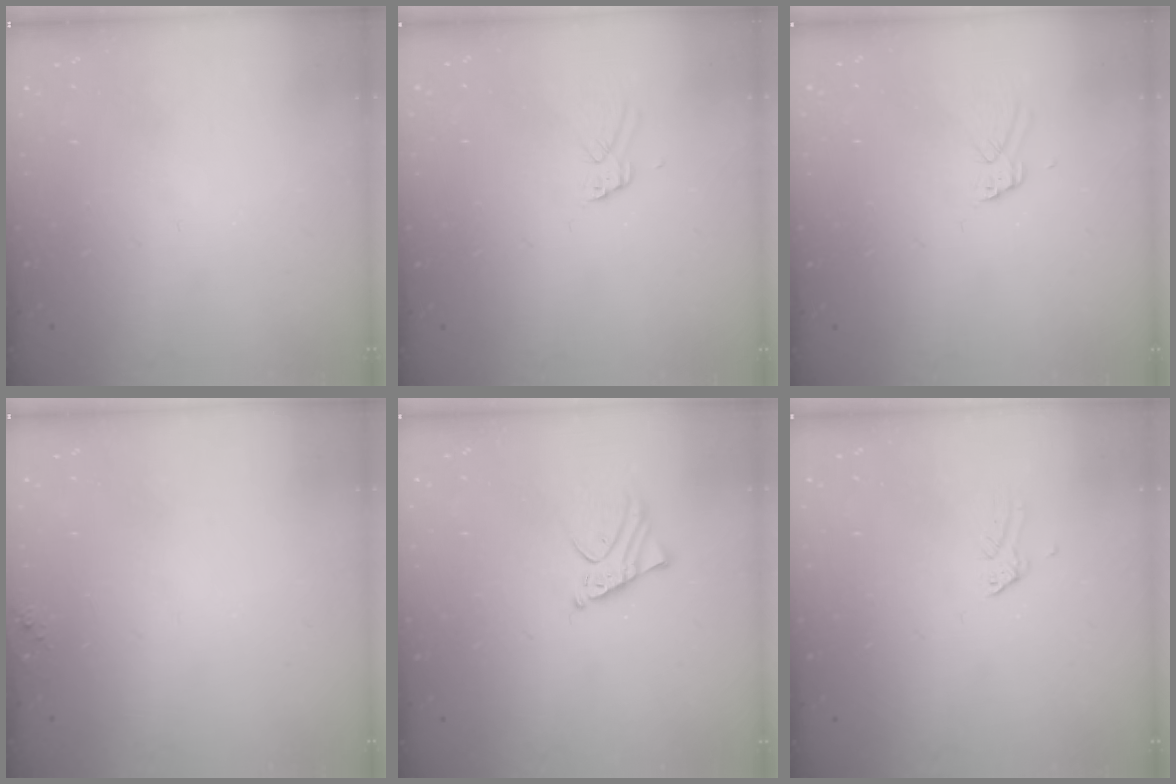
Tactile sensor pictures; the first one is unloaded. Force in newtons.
{"total": 2.9, "press": 2.9, "slide": 0.2}
{"total": 2.9, "press": 2.9, "slide": 0.2}
{"total": 3.5, "press": 3.5, "slide": 0.5}
{"total": 2.9, "press": 2.9, "slide": 0.3}
{"total": 0.0}